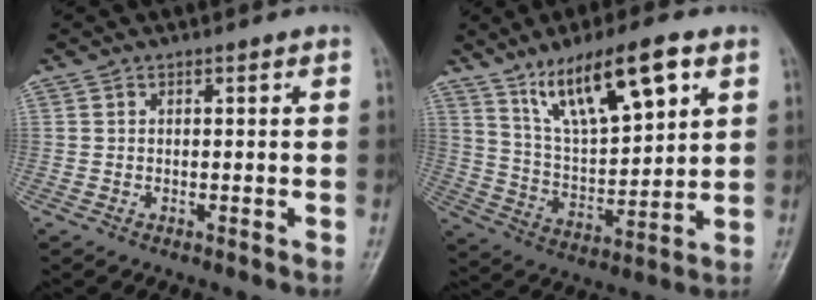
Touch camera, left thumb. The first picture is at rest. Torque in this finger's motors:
{"motor_torque": [0.49, 0.50, 1.80, -0.96, 0.39]}